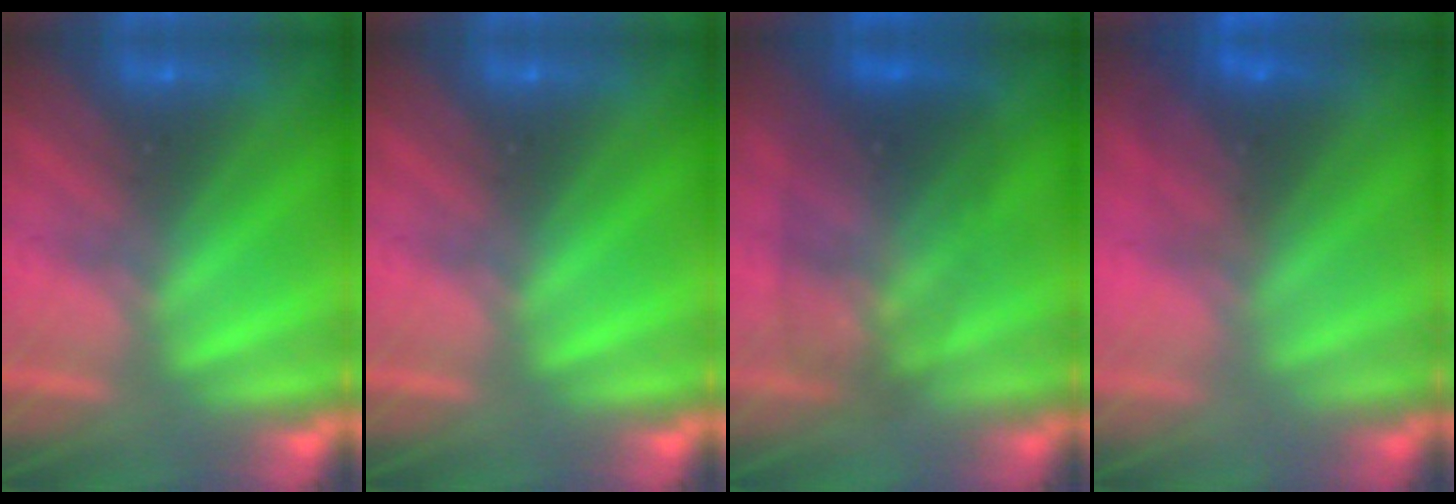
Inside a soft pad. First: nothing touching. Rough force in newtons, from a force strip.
{"total": 0.0}
{"total": 3.0}
{"total": 2.8}